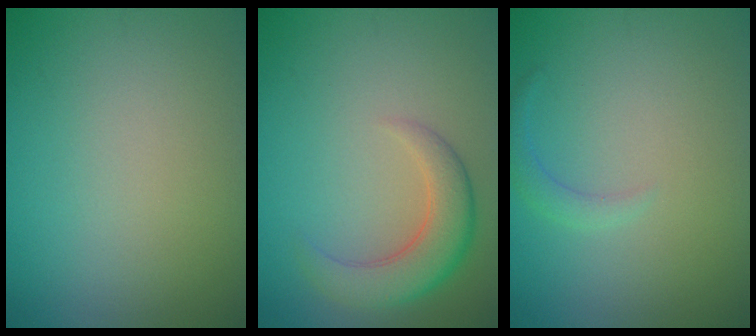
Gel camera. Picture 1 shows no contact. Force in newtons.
{"total": 4.3, "press": 4.3, "slide": 0.2}
{"total": 1.2, "press": 1.2, "slide": 0.1}